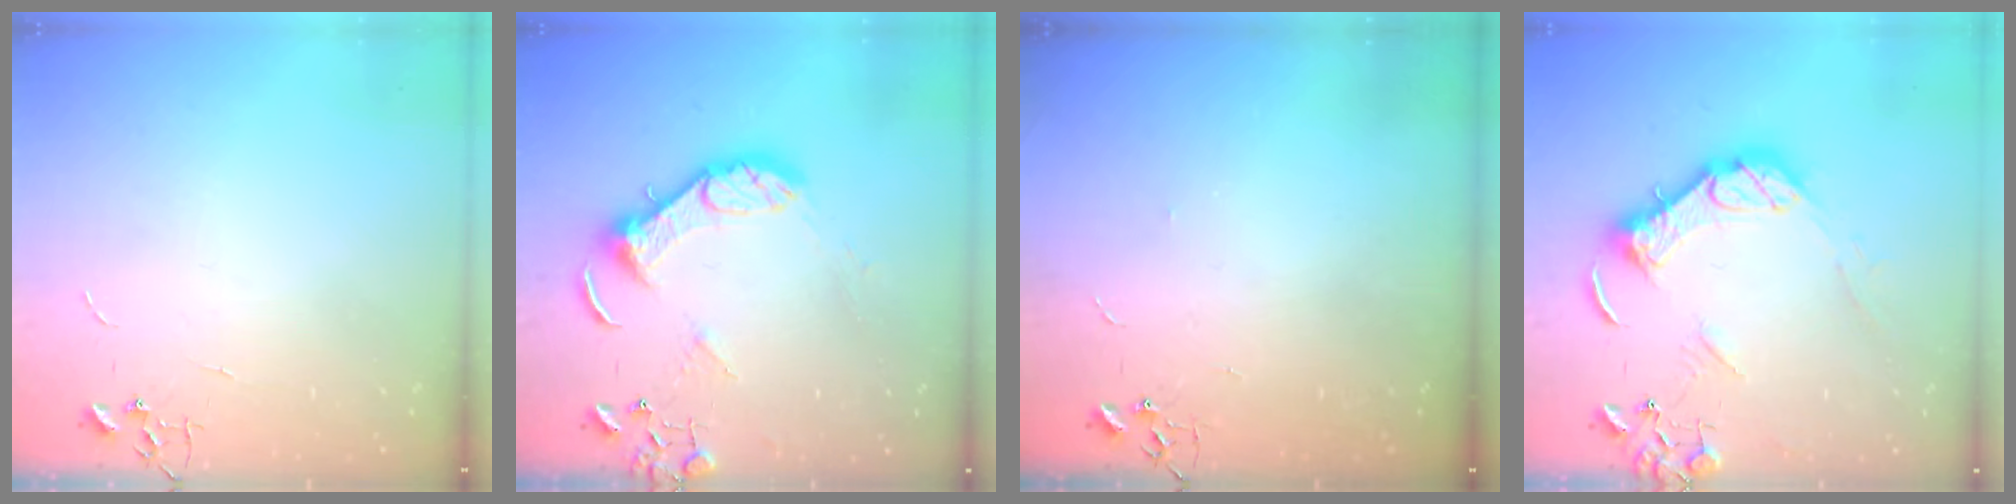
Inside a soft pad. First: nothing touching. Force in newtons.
{"total": 12.5, "press": 12.4, "slide": 1.1}
{"total": 2.8, "press": 2.8, "slide": 0.5}
{"total": 15.7, "press": 15.5, "slide": 2.2}